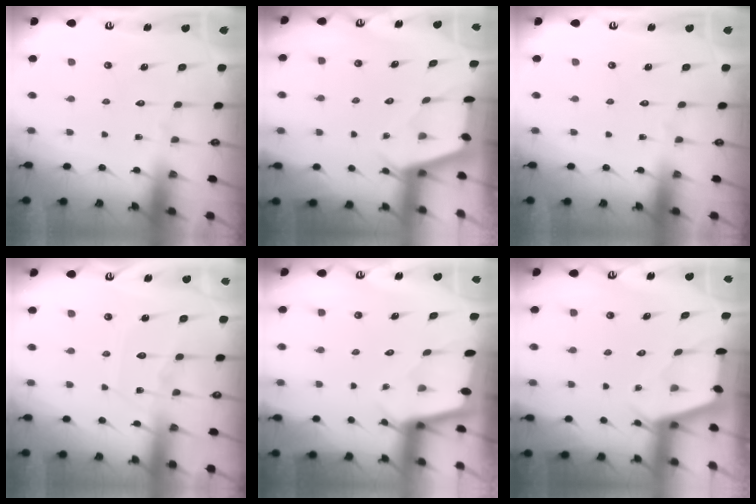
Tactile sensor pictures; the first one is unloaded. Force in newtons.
{"total": 2.4, "press": 2.4, "slide": 0.3}
{"total": 0.0}
{"total": 8.2, "press": 8.1, "slide": 0.9}
{"total": 1.7, "press": 1.6, "slide": 0.2}
{"total": 2.4, "press": 2.4, "slide": 0.3}